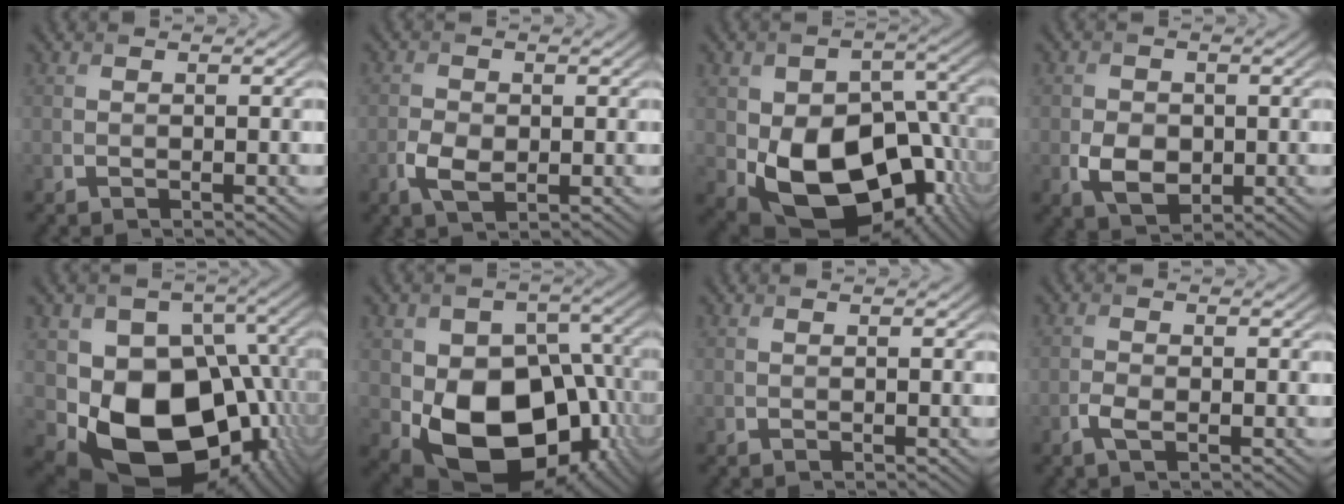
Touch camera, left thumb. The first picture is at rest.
{"total": 3.3, "force": [-0.8, 2.1, 2.4], "torque": [-0.056, -0.006, -0.018]}
{"total": 16.6, "force": [-4.3, 11.2, 11.5], "torque": [-0.174, -0.034, -0.052]}
{"total": 4.3, "force": [-0.8, 3.2, 2.7], "torque": [-0.056, -0.010, -0.015]}
{"total": 17.3, "force": [-3.7, 12.9, 10.9], "torque": [-0.150, -0.042, -0.040]}
{"total": 15.7, "force": [-4.0, 11.1, 10.4], "torque": [-0.156, -0.032, -0.057]}
{"total": 0.0}
{"total": 1.9, "force": [-0.9, 0.8, 1.5], "torque": [-0.034, -0.001, -0.021]}